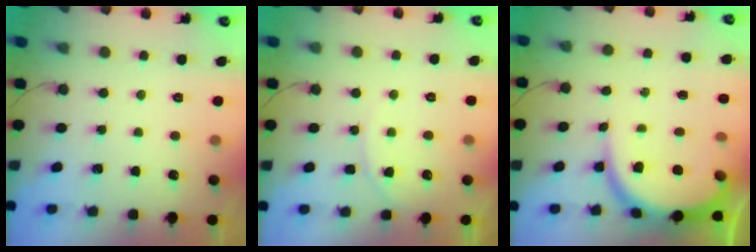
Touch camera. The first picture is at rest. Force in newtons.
{"total": 6.6, "press": 6.6, "slide": 0.4}
{"total": 10.4, "press": 10.3, "slide": 1.2}